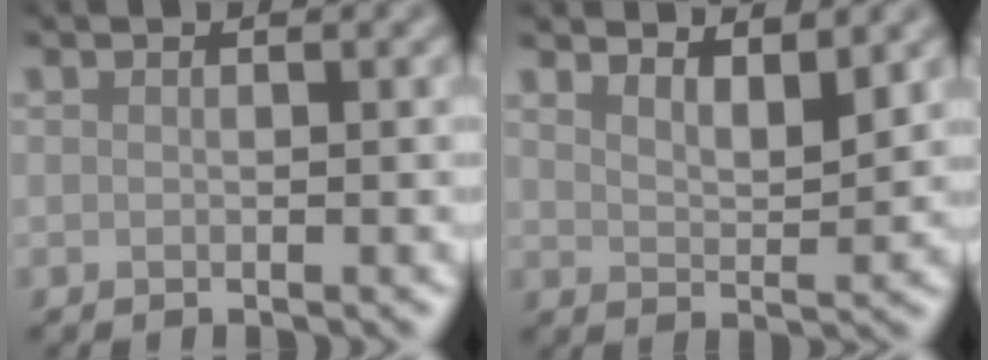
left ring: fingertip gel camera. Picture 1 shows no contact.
{"total": 3.9, "force": [3.2, 1.0, 2.0], "torque": [-0.027, -0.003, 0.046]}